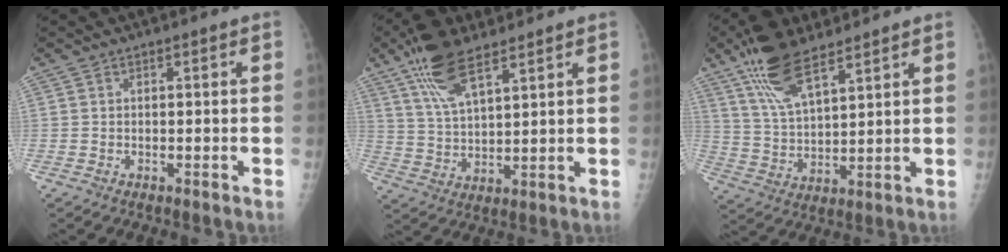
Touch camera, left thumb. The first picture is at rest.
{"total": 11.1, "force": [7.3, 3.9, 7.3], "torque": [-0.129, -0.023, 0.142]}
{"total": 12.6, "force": [8.6, 4.5, 8.0], "torque": [-0.136, -0.031, 0.169]}